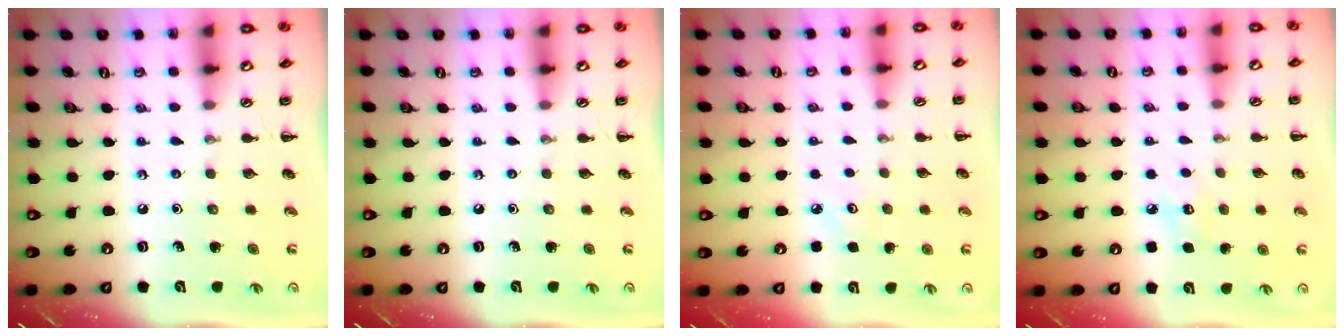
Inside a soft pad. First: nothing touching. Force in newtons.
{"total": 0.0}
{"total": 2.8, "press": 2.7, "slide": 0.8}
{"total": 6.4, "press": 6.1, "slide": 1.8}